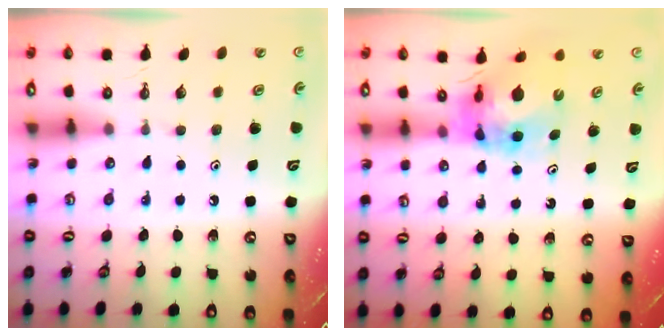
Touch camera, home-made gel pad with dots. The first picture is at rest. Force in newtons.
{"total": 10.4, "press": 10.3, "slide": 1.1}